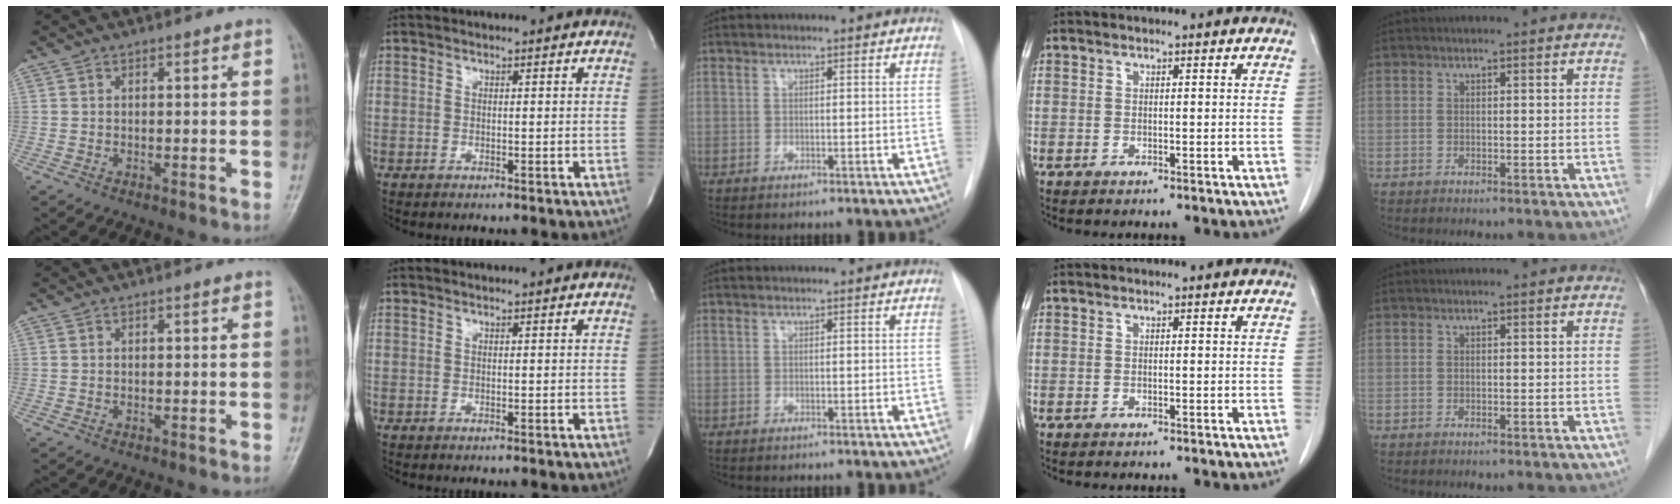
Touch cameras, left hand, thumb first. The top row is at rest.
{}